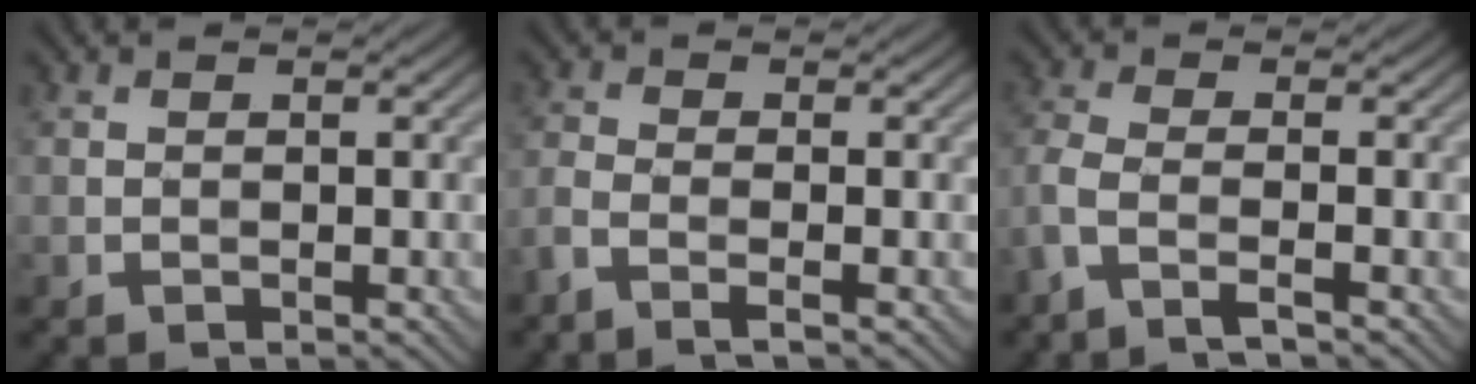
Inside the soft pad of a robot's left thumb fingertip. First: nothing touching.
{"total": 3.2, "force": [-2.0, 0.5, 2.4], "torque": [-0.054, -0.005, -0.057]}
{"total": 4.2, "force": [-2.6, 0.8, 3.2], "torque": [-0.074, -0.003, -0.070]}